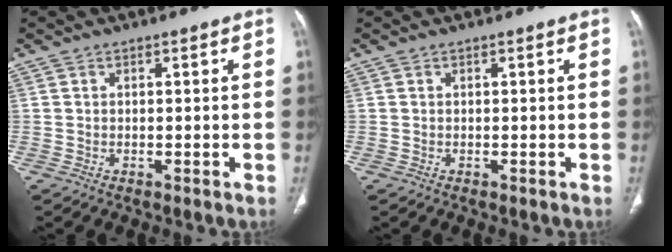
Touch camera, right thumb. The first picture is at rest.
{"total": 0.0}